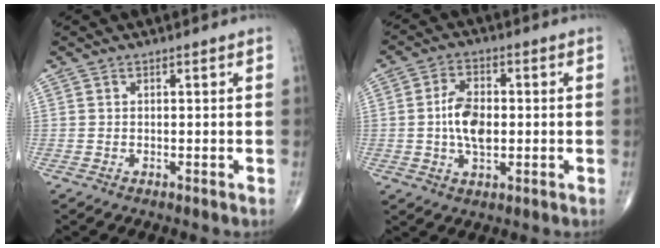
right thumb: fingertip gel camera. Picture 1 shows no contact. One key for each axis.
{"total": 7.8, "fx": -0.3, "fy": 4.3, "fz": 6.4, "tx": -0.112, "ty": 0.002, "tz": -0.008}